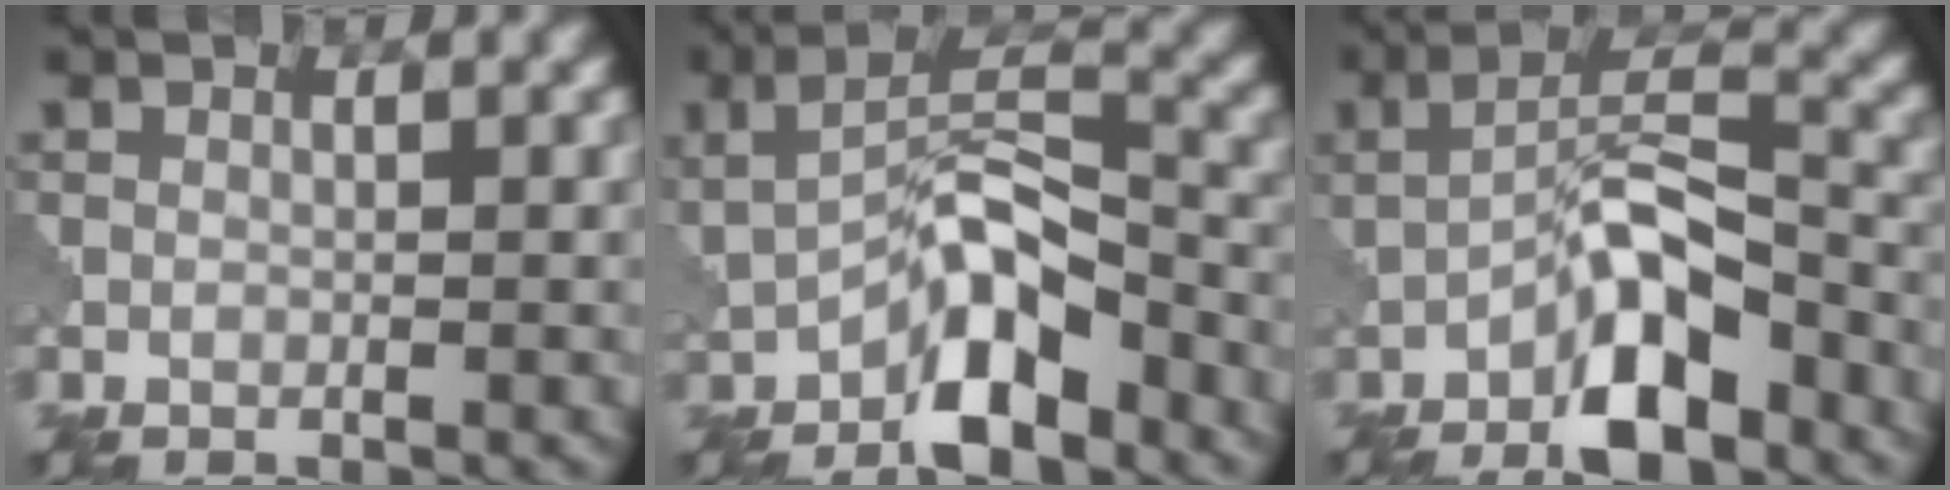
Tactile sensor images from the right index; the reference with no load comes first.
{"total": 8.1, "force": [-3.6, 3.0, 6.5], "torque": [-0.105, 0.017, -0.073]}
{"total": 8.7, "force": [-4.7, 3.0, 6.6], "torque": [-0.105, 0.017, -0.087]}